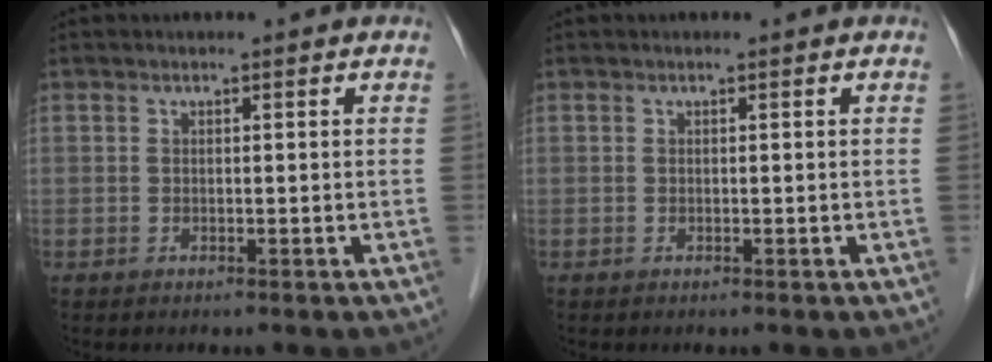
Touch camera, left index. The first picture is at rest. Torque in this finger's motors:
{"motor_torque": [0.00, 0.00, 0.00, 0.00]}